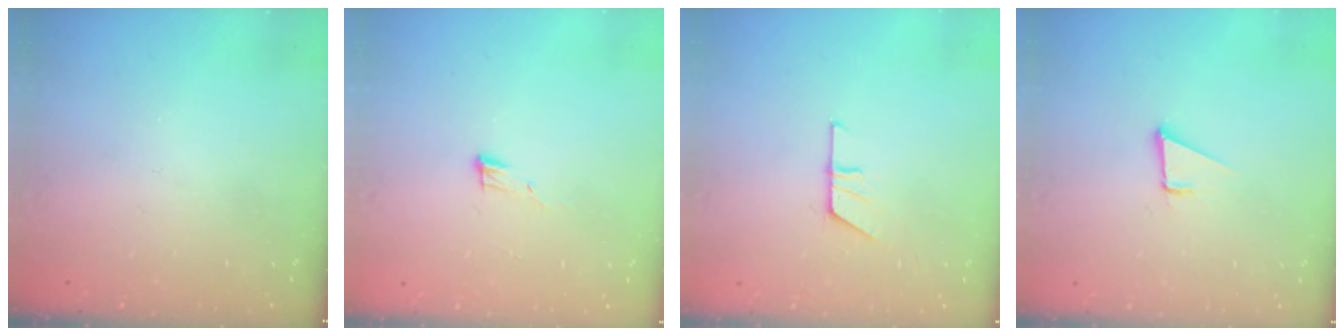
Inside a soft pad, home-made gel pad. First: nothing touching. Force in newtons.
{"total": 4.8, "press": 4.8, "slide": 0.6}
{"total": 5.1, "press": 5.1, "slide": 0.4}
{"total": 3.4, "press": 2.6, "slide": 2.2}